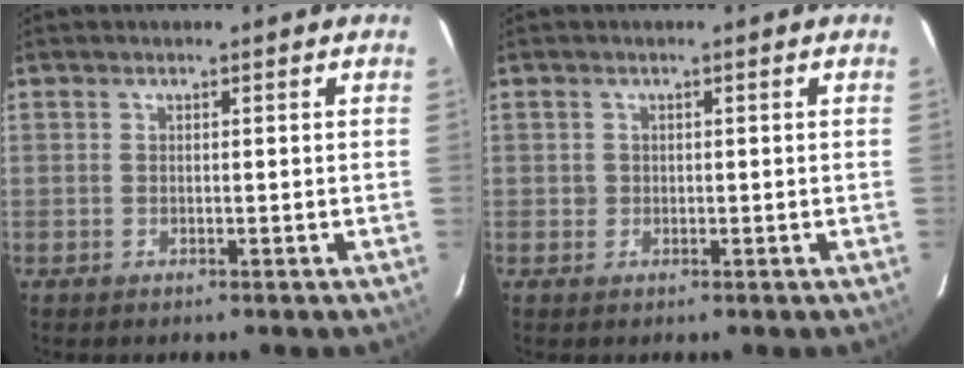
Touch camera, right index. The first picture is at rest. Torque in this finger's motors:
{"motor_torque": [0.11, 0.03, 0.08, 0.01]}